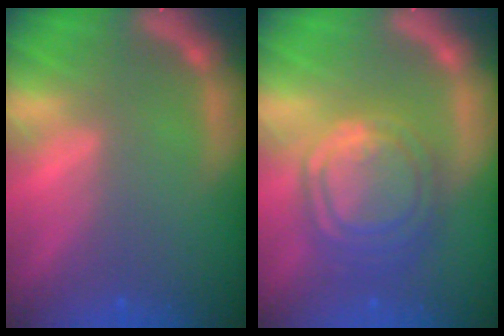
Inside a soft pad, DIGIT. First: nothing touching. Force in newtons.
{"total": 9.1}